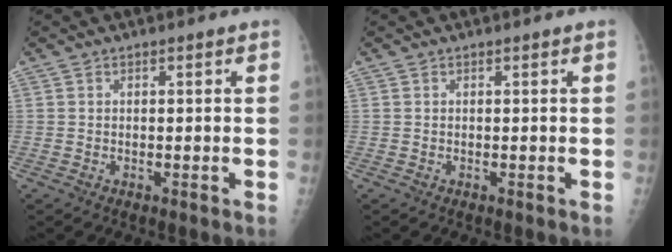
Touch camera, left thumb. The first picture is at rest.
{"total": 0.0}